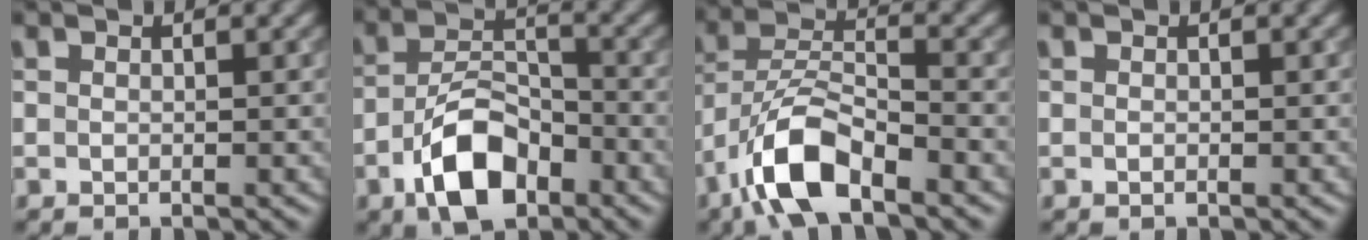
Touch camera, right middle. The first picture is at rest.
{"total": 7.2, "force": [-3.7, 3.8, 4.9], "torque": [-0.086, -0.001, -0.075]}
{"total": 7.4, "force": [-4.7, 2.6, 5.1], "torque": [-0.094, 0.005, -0.094]}
{"total": 0.0}